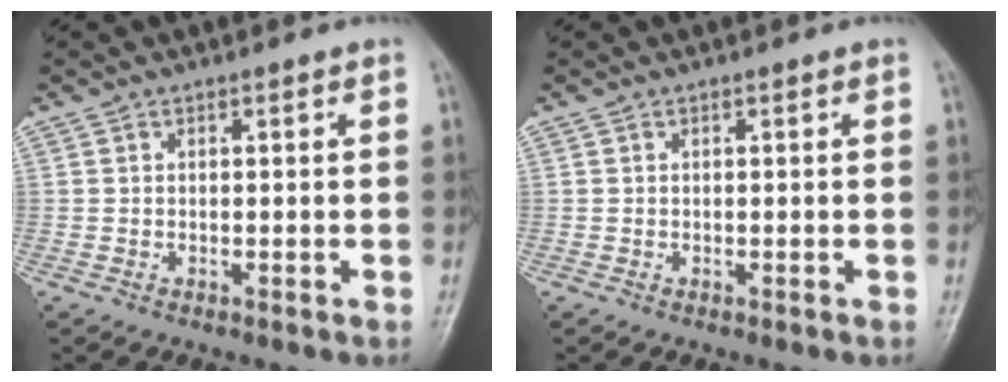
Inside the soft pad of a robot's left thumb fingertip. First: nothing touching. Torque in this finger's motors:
{"motor_torque": [0.00, 0.00, 0.00, 0.00, 0.00]}